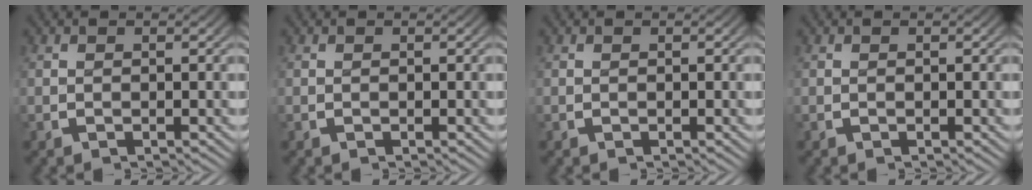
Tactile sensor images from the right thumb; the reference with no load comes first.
{"total": 0.0}
{"total": 0.0}
{"total": 0.0}